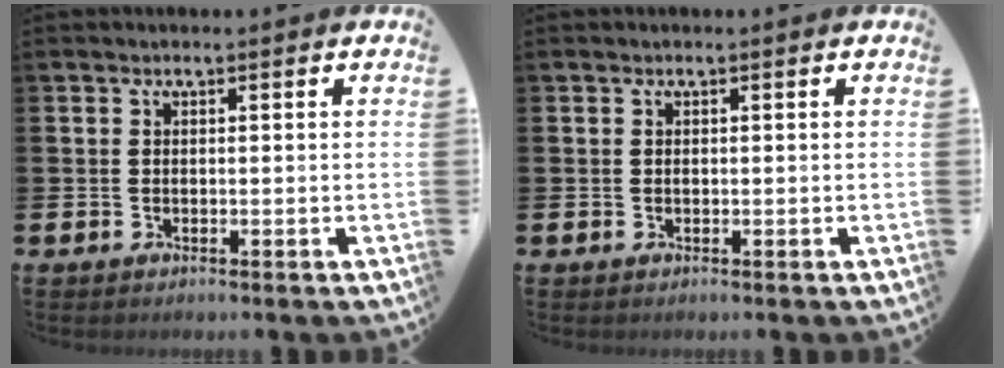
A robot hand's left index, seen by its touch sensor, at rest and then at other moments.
{"total": 0.0}